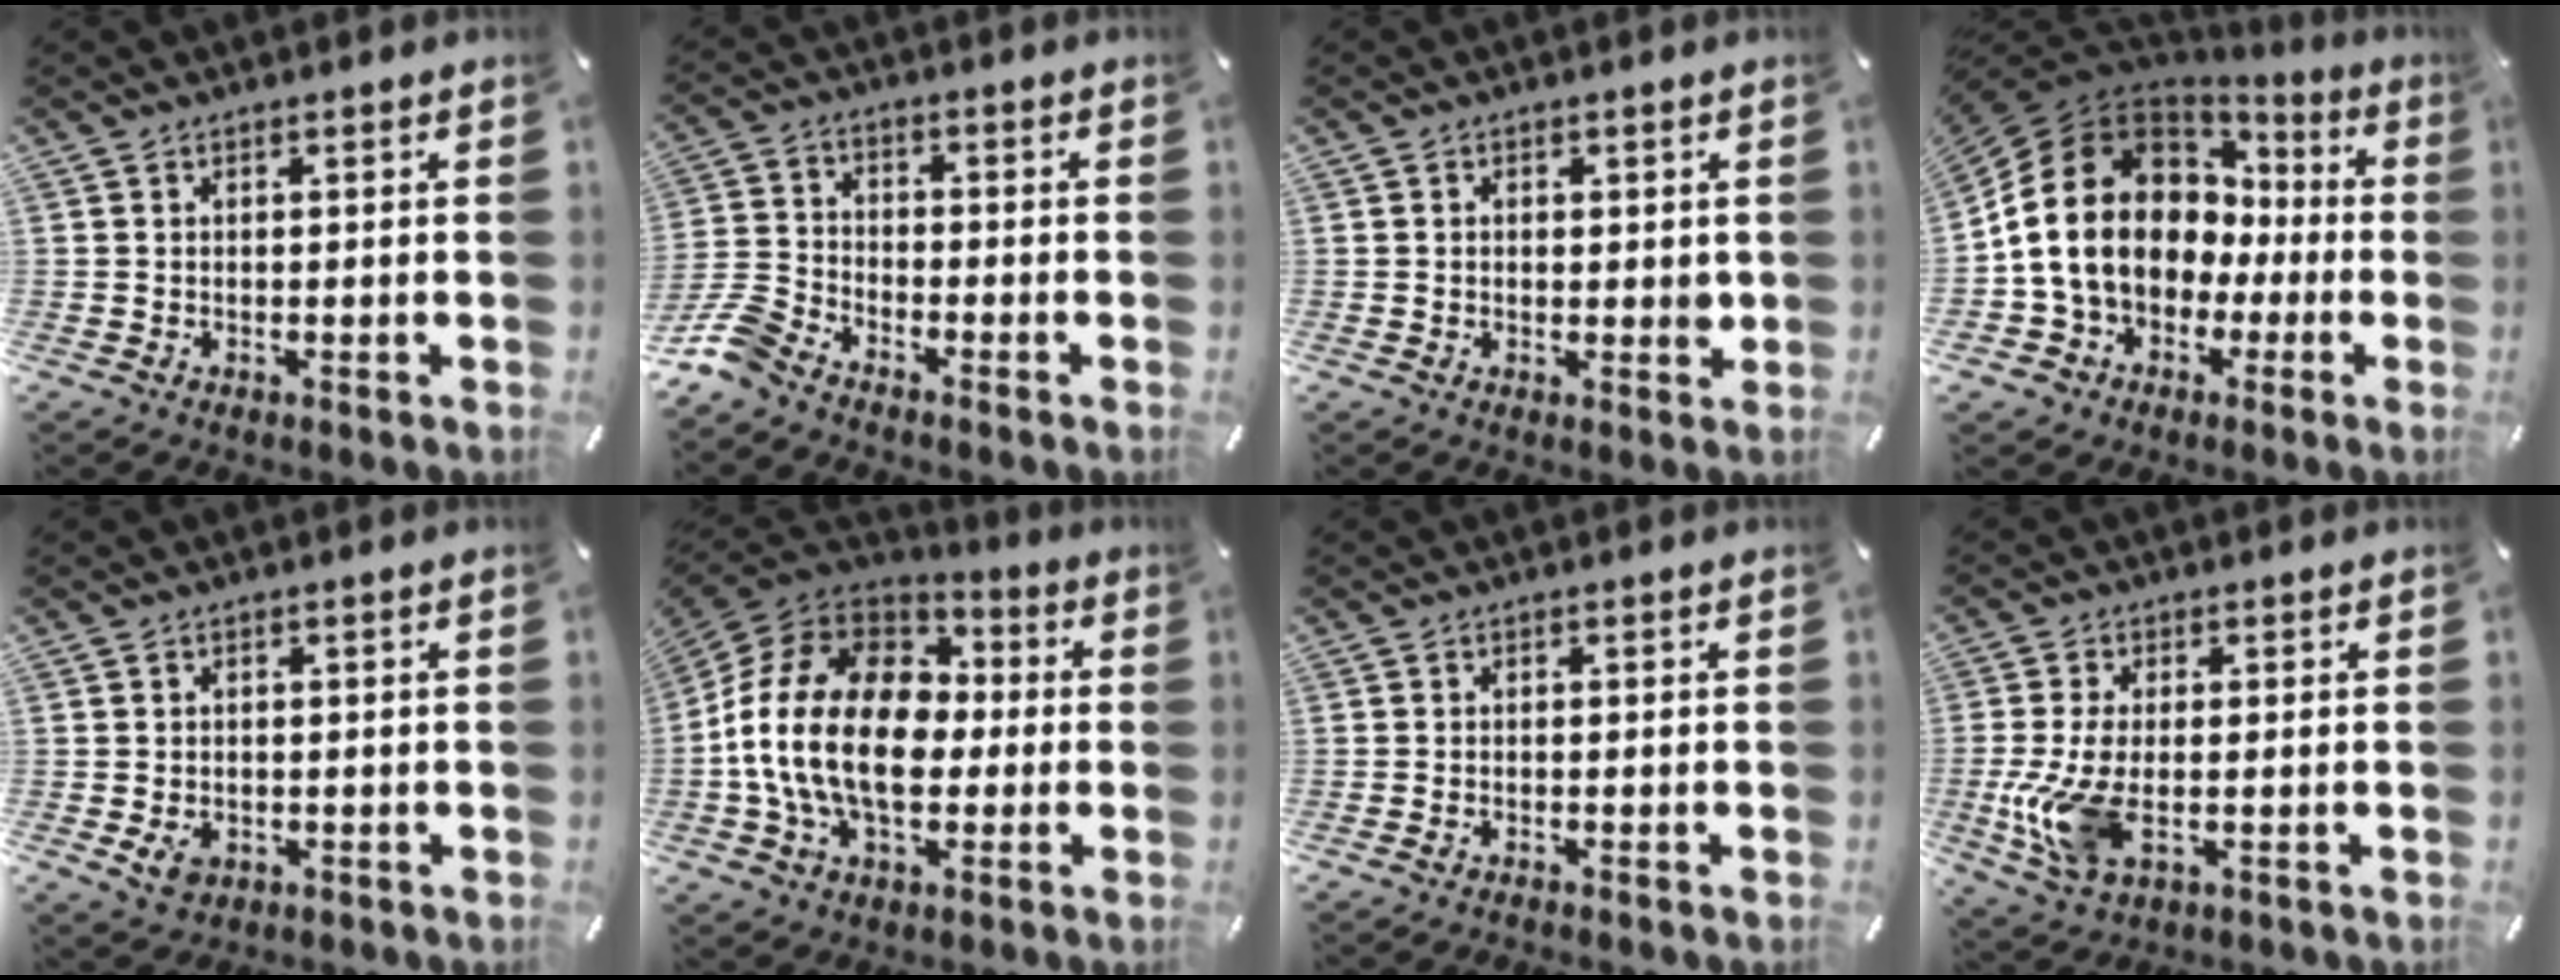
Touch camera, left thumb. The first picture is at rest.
{"total": 7.8, "force": [-6.4, 3.2, 3.0], "torque": [-0.089, 0.016, -0.132]}
{"total": 2.3, "force": [0.2, 1.7, 1.6], "torque": [-0.014, -0.003, 0.000]}
{"total": 16.3, "force": [-0.4, 13.7, 8.8], "torque": [-0.200, -0.002, -0.011]}
{"total": 3.4, "force": [-0.9, 2.7, 1.7], "torque": [-0.027, -0.002, -0.016]}
{"total": 21.0, "force": [-2.4, 14.8, 14.7], "torque": [-0.305, 0.029, -0.038]}
{"total": 0.8, "force": [-0.8, 0.2, 0.4], "torque": [-0.008, -0.002, -0.014]}
{"total": 10.2, "force": [-1.5, 5.1, 8.7], "torque": [-0.201, -0.018, -0.023]}